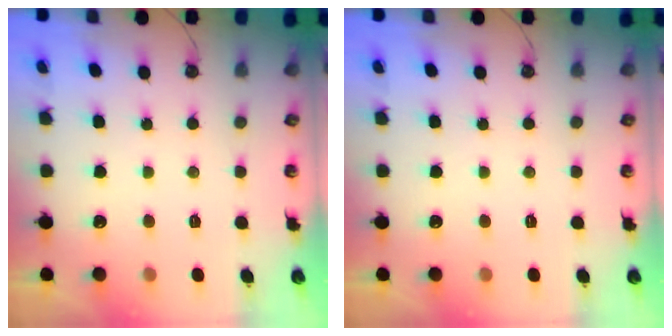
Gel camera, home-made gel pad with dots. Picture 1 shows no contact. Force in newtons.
{"total": 0.0}